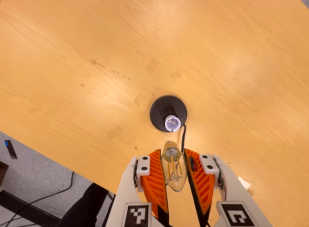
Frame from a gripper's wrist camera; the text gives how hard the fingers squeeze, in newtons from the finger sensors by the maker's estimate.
{"total": 12.4, "left": 12.7, "right": 12.1}